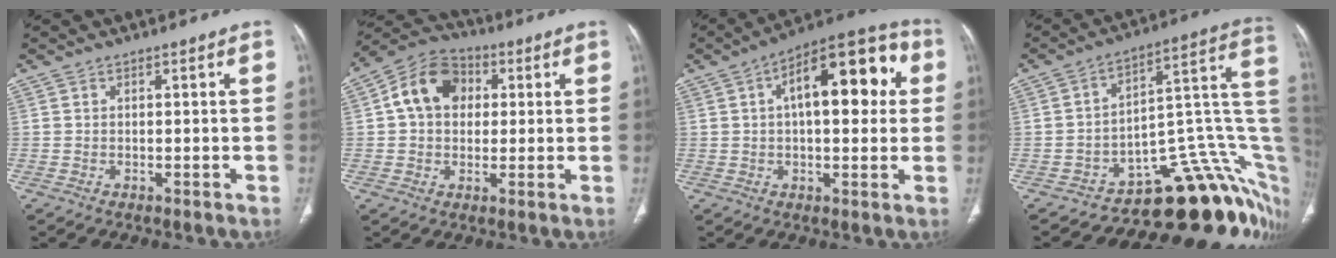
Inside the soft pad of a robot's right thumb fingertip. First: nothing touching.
{"total": 11.6, "force": [2.3, 9.0, 6.9], "torque": [-0.097, 0.019, 0.027]}
{"total": 18.2, "force": [4.1, 8.3, 15.6], "torque": [-0.188, 0.031, 0.050]}
{"total": 17.9, "force": [-9.2, 8.5, 12.8], "torque": [-0.054, 0.132, -0.117]}